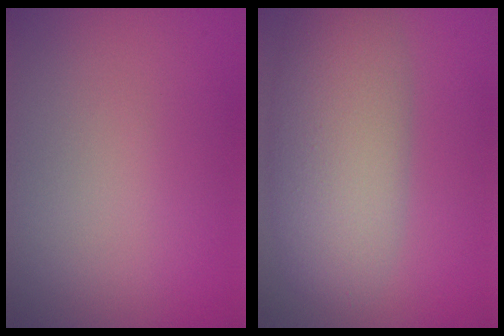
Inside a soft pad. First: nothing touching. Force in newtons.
{"total": 7.7, "press": 7.6, "slide": 0.4}